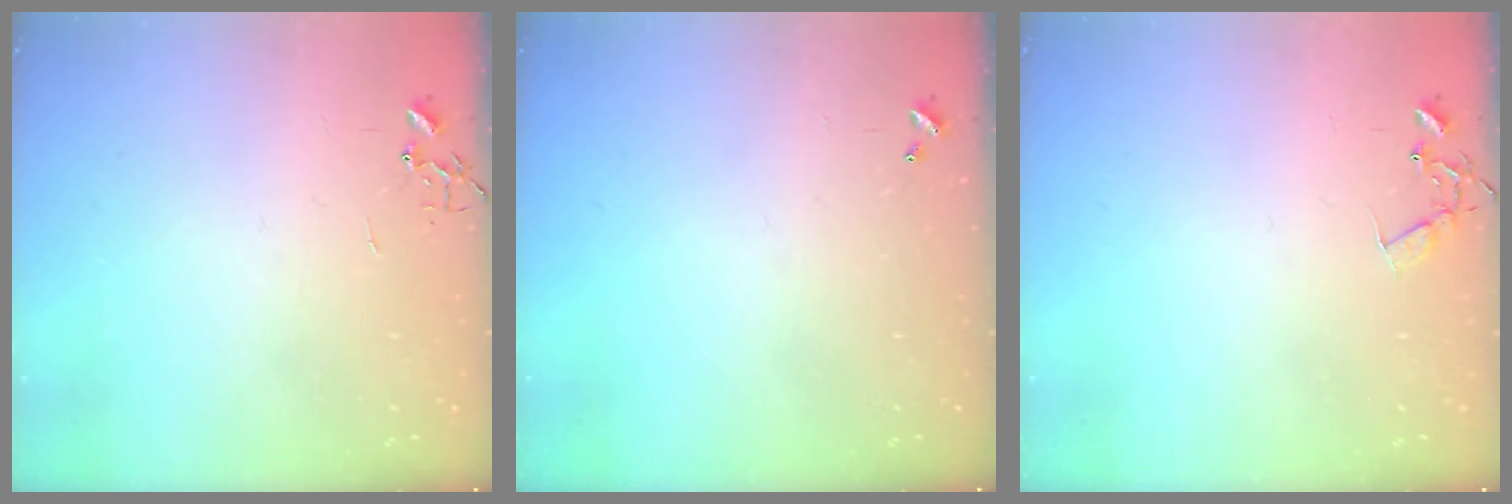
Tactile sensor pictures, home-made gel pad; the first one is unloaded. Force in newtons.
{"total": 0.0}
{"total": 7.1, "press": 7.1, "slide": 0.5}